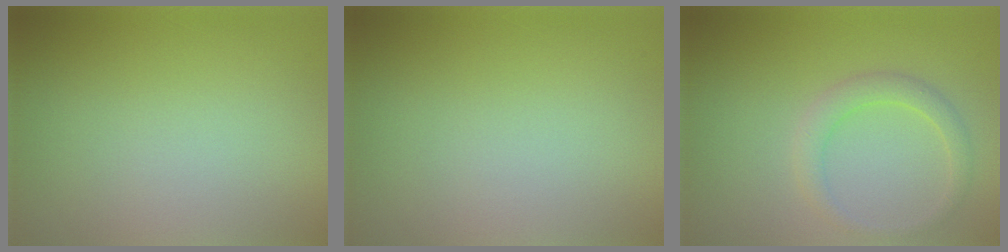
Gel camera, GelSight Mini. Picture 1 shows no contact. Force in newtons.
{"total": 0.0}
{"total": 2.0, "press": 2.0, "slide": 0.1}